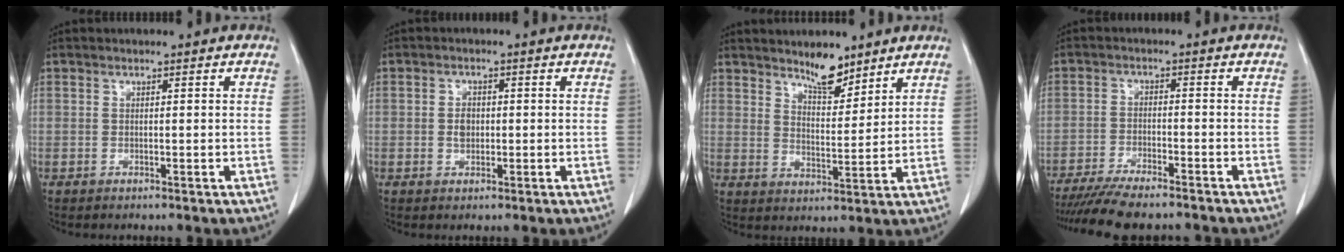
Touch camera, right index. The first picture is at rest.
{"total": 2.1, "force": [-0.3, 1.5, 1.4], "torque": [-0.024, 0.005, 0.000]}
{"total": 5.7, "force": [4.8, 1.5, 2.6], "torque": [-0.047, -0.007, 0.085]}
{"total": 12.0, "force": [-10.6, 1.6, 5.4], "torque": [-0.075, -0.012, -0.158]}